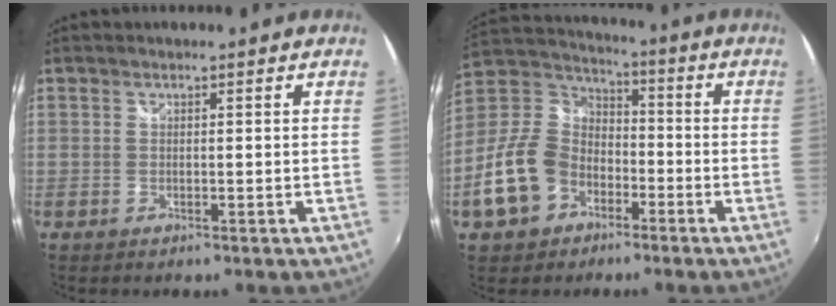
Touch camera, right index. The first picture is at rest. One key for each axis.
{"total": 15.9, "fx": -6.7, "fy": 11.8, "fz": 8.1, "tx": -0.204, "ty": 0.025, "tz": -0.110}